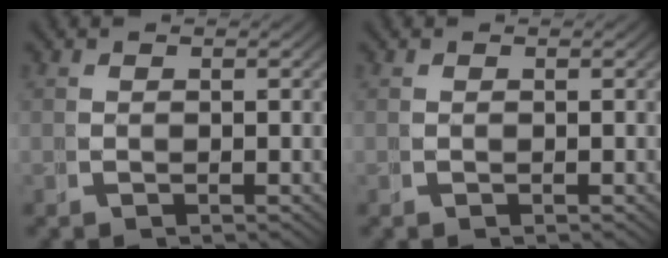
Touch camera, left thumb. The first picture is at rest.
{"total": 0.0}